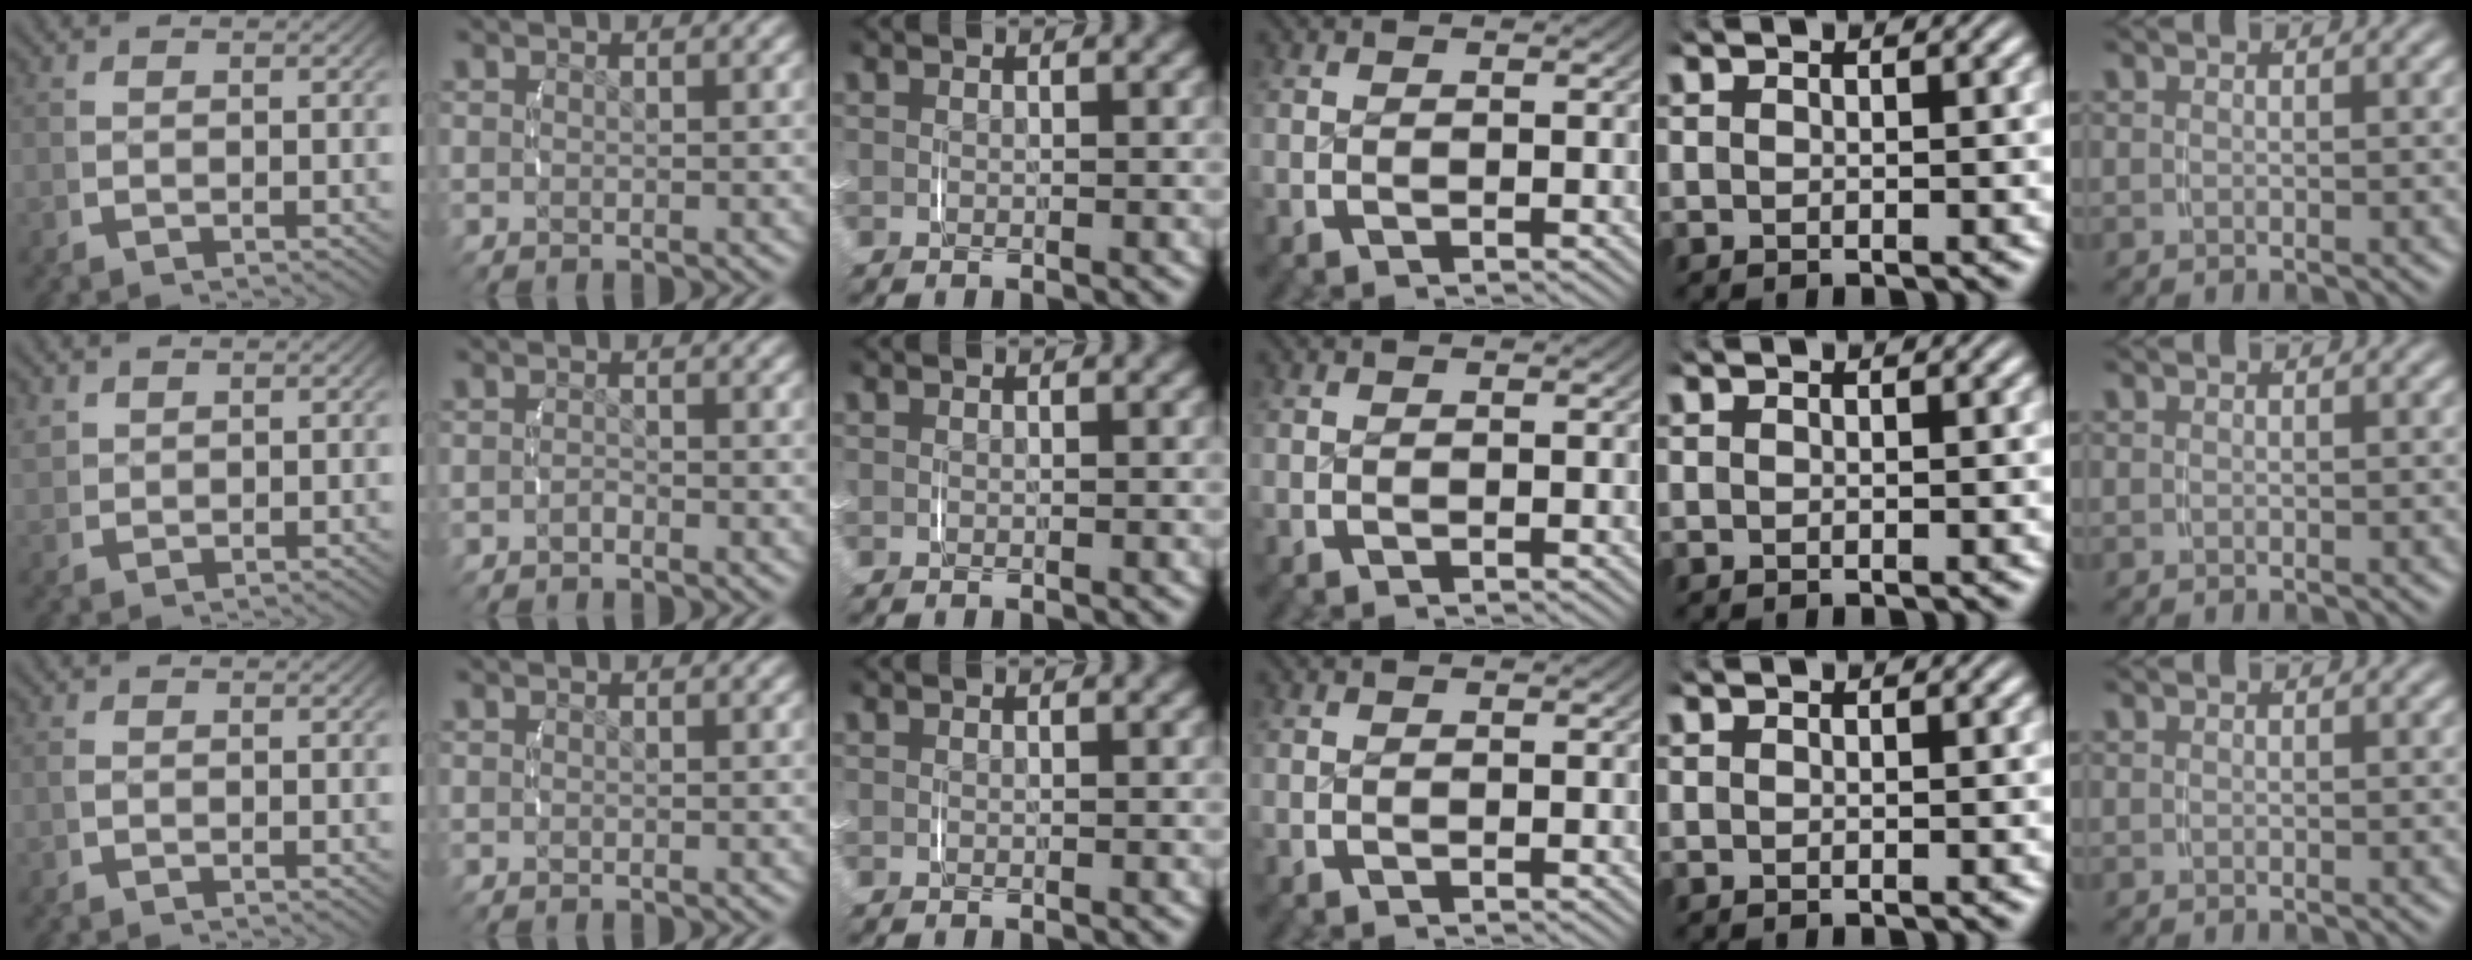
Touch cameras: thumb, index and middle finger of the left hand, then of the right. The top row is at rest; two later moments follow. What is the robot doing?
{"motion": "lift_and_place", "object": "small bumper sticker"}